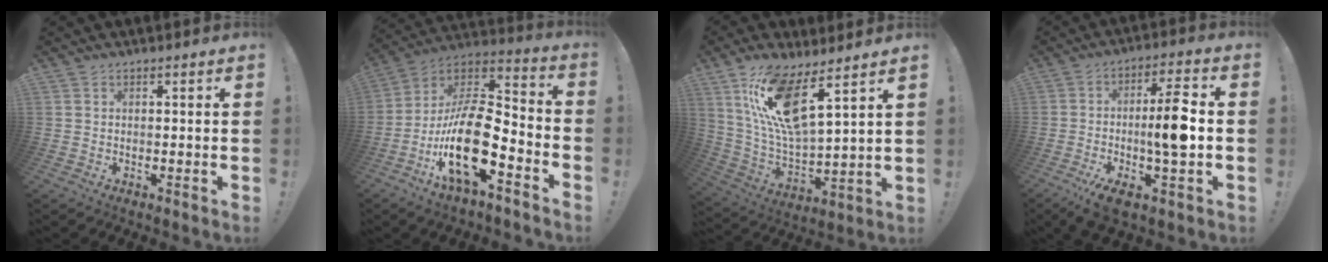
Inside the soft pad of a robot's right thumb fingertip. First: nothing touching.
{"total": 21.0, "force": [-7.3, 9.0, 17.5], "torque": [-0.344, 0.033, -0.118]}
{"total": 16.1, "force": [9.7, 4.4, 12.0], "torque": [-0.240, -0.053, 0.167]}
{"total": 14.3, "force": [-2.6, 2.8, 13.7], "torque": [-0.238, 0.020, -0.041]}